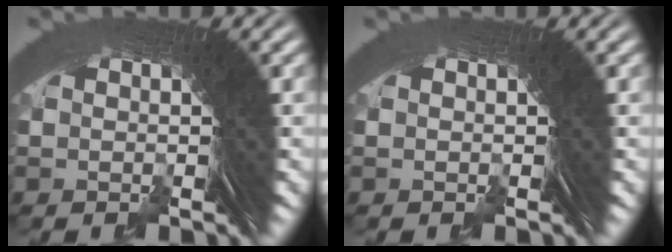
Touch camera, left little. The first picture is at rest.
{"total": 0.0}